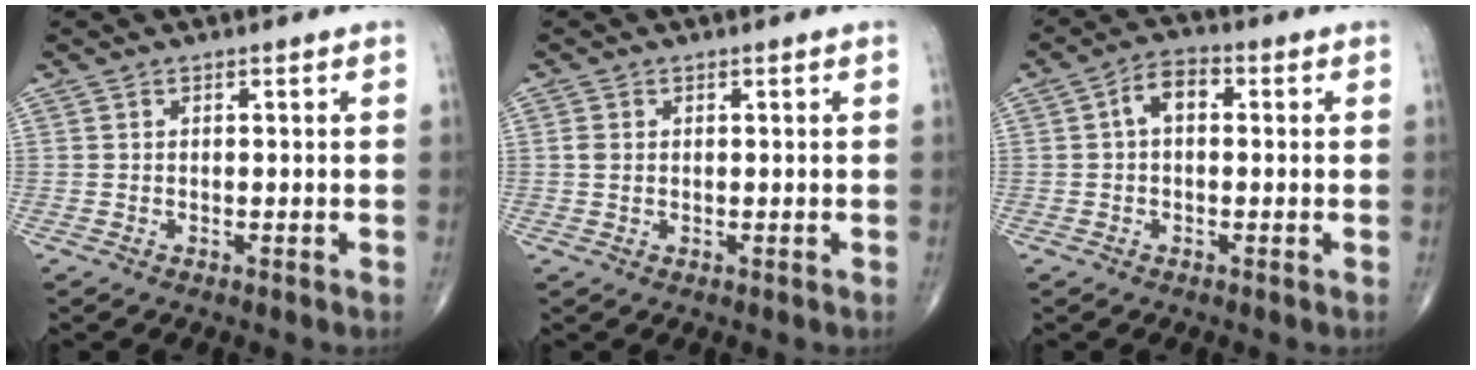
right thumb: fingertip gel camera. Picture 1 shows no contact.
{"total": 1.6, "force": [0.2, 1.2, 1.0], "torque": [-0.020, 0.000, 0.006]}
{"total": 5.2, "force": [0.6, 3.2, 4.1], "torque": [-0.062, 0.019, 0.001]}